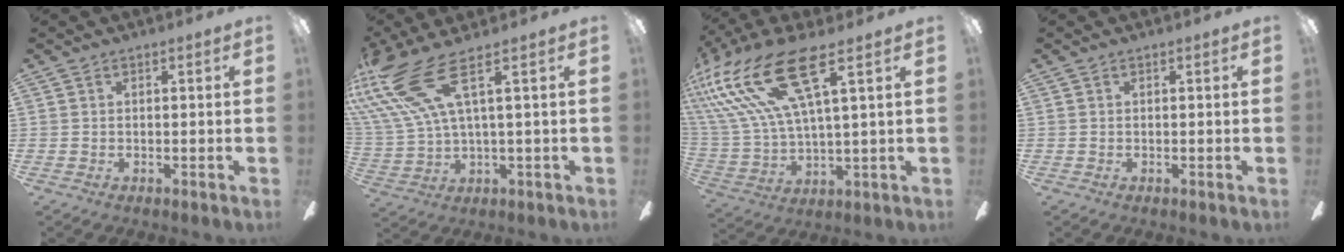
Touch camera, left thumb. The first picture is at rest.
{"total": 15.3, "force": [7.9, 5.2, 11.9], "torque": [-0.273, -0.037, 0.139]}
{"total": 22.6, "force": [11.8, 7.2, 18.0], "torque": [-0.385, -0.053, 0.199]}
{"total": 0.0}